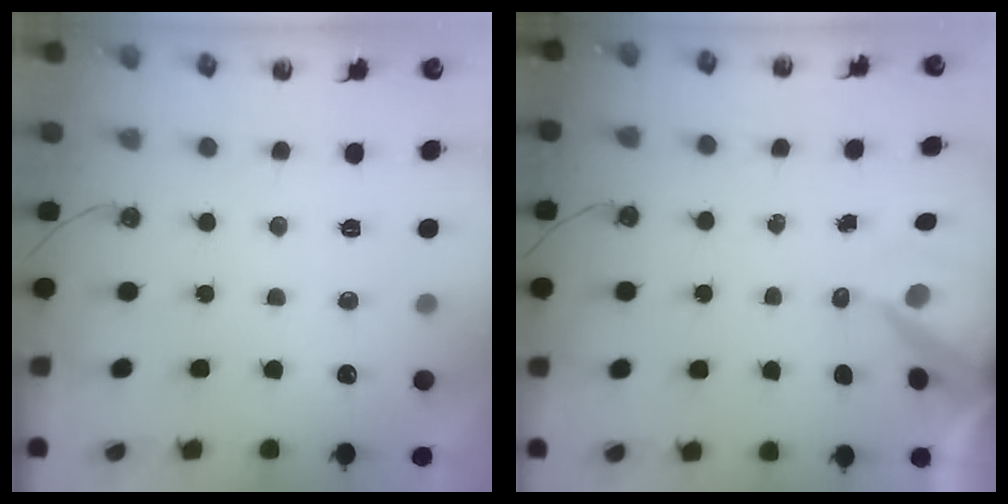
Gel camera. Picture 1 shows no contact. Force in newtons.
{"total": 7.8, "press": 7.8, "slide": 0.8}